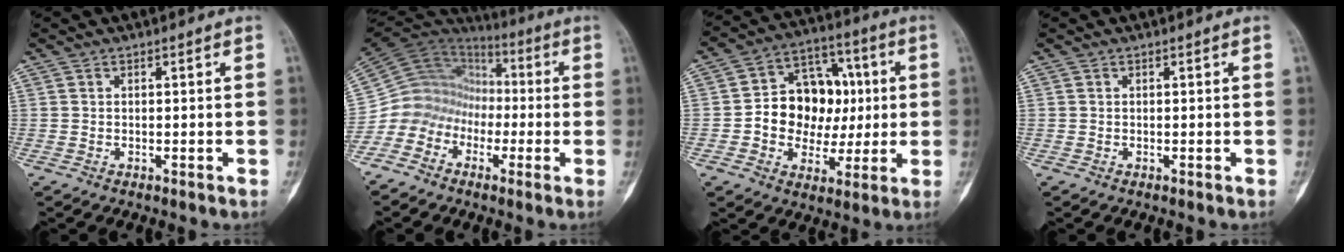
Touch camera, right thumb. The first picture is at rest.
{"total": 14.8, "force": [-5.1, 12.7, 5.7], "torque": [-0.083, 0.077, -0.100]}
{"total": 15.4, "force": [0.4, 12.0, 9.7], "torque": [-0.096, 0.032, 0.006]}
{"total": 0.0}